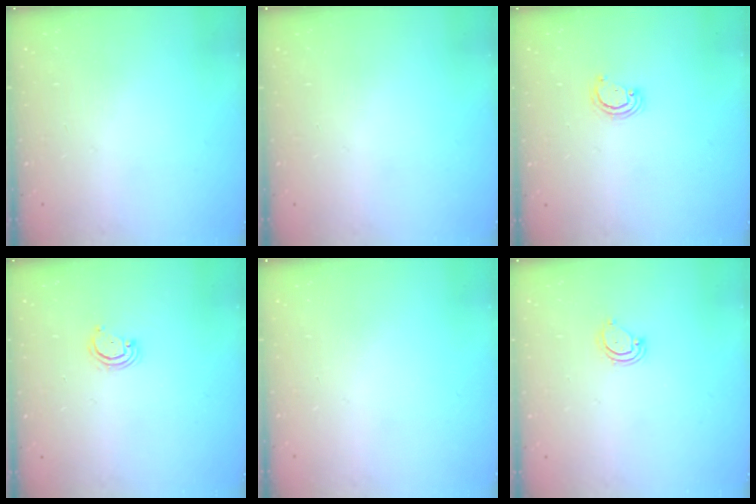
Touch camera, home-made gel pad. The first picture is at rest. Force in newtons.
{"total": 0.0}
{"total": 2.6, "press": 2.6, "slide": 0.3}
{"total": 2.9, "press": 2.9, "slide": 0.2}
{"total": 0.0}
{"total": 5.3, "press": 5.3, "slide": 0.4}